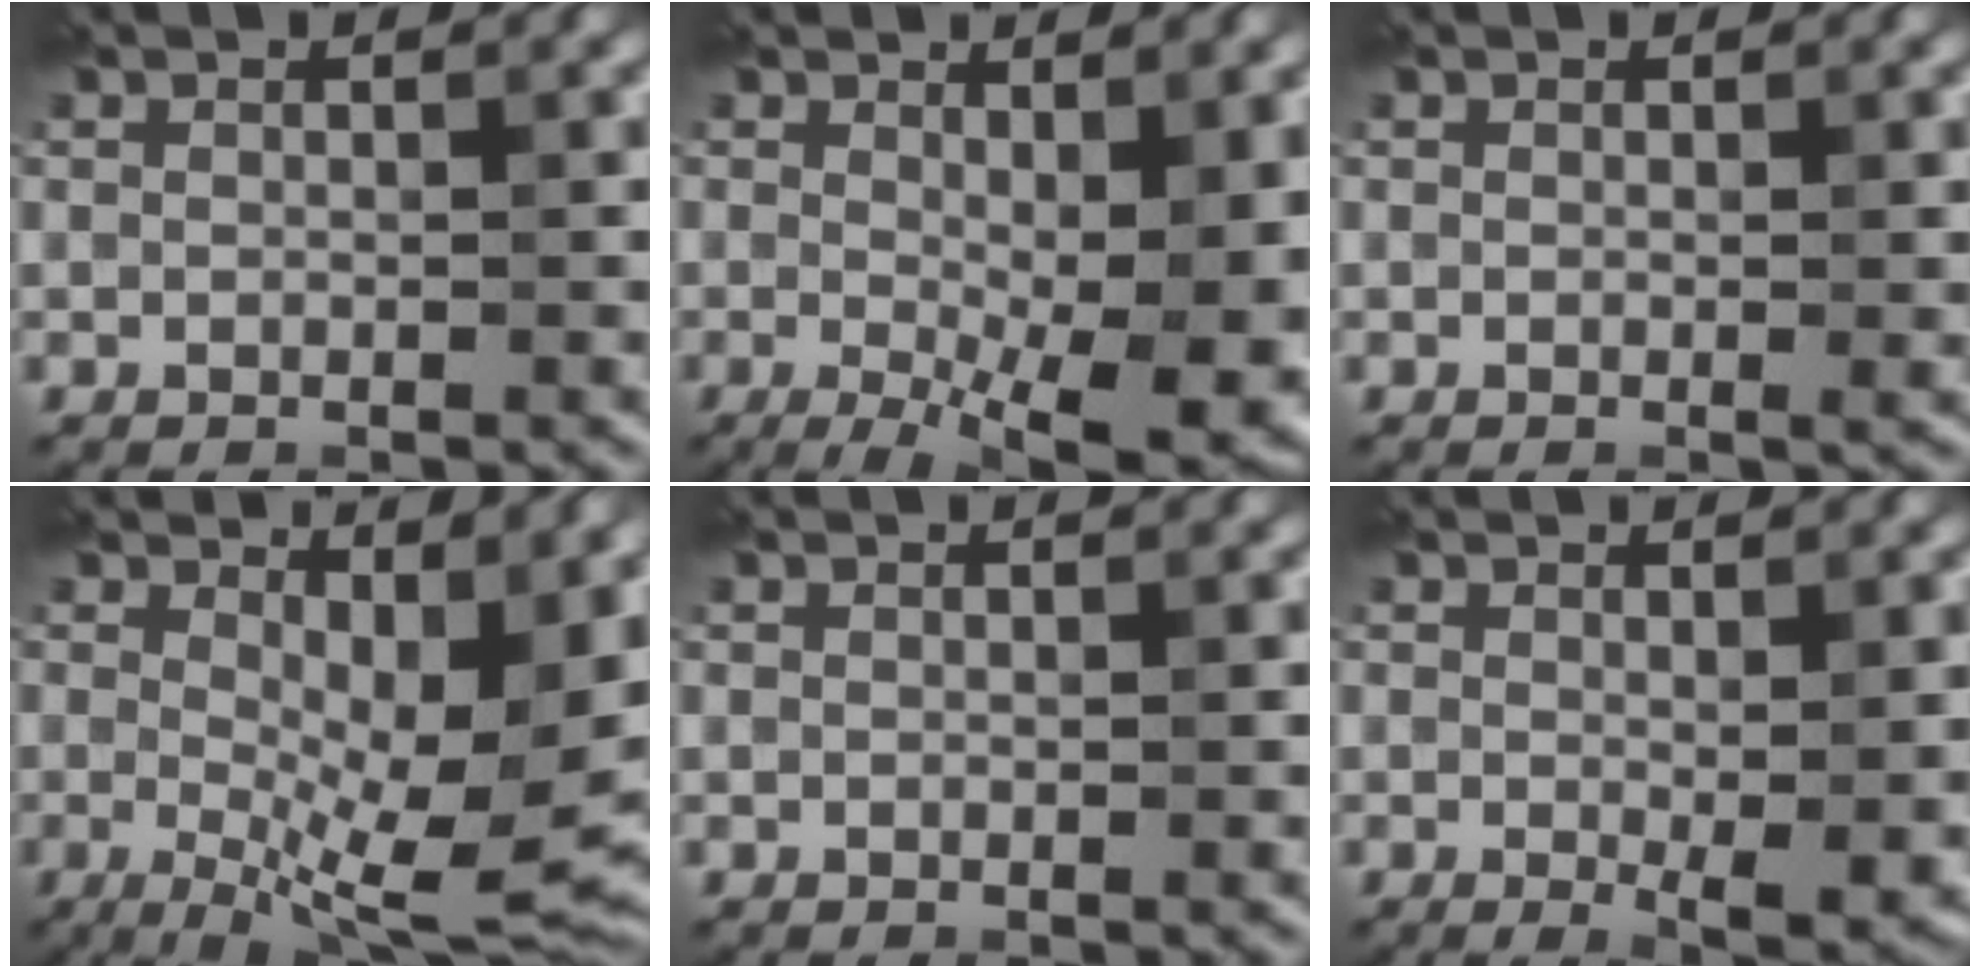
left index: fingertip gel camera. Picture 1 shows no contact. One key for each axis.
{"total": 10.4, "fx": -2.6, "fy": 4.5, "fz": 9.0, "tx": -0.145, "ty": -0.038, "tz": -0.021}
{"total": 0.7, "fx": 0.0, "fy": 0.3, "fz": 0.6, "tx": -0.006, "ty": -0.002, "tz": -0.003}
{"total": 9.3, "fx": 0.3, "fy": 3.4, "fz": 8.6, "tx": -0.145, "ty": -0.017, "tz": 0.013}
{"total": 0.0}
{"total": 4.2, "fx": -1.0, "fy": 1.7, "fz": 3.7, "tx": -0.056, "ty": -0.010, "tz": -0.012}